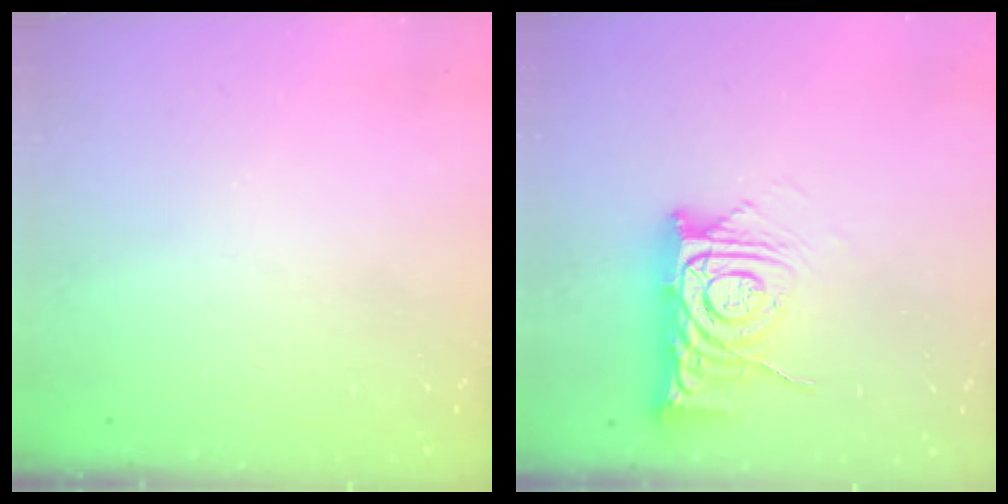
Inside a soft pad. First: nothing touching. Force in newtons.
{"total": 12.0, "press": 11.9, "slide": 1.2}